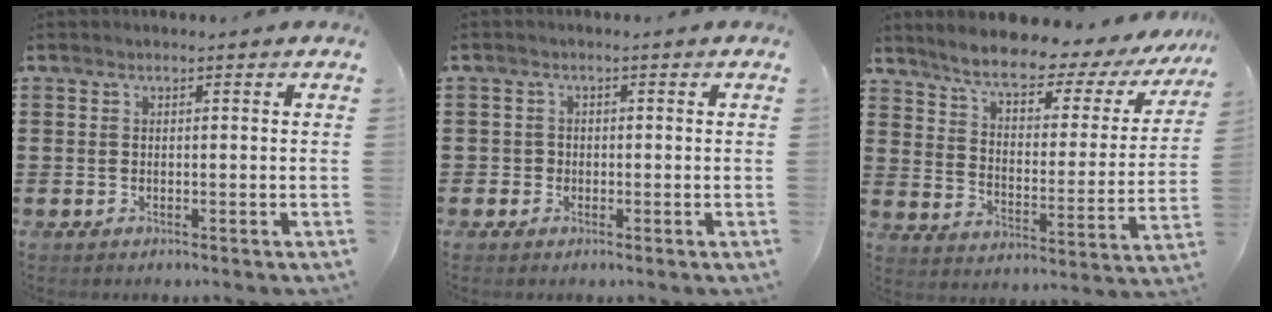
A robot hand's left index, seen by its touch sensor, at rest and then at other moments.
{"total": 1.4, "force": [-0.4, 1.4, 0.1], "torque": [-0.008, 0.004, -0.011]}
{"total": 6.4, "force": [5.4, 1.0, 3.3], "torque": [-0.082, -0.036, 0.082]}